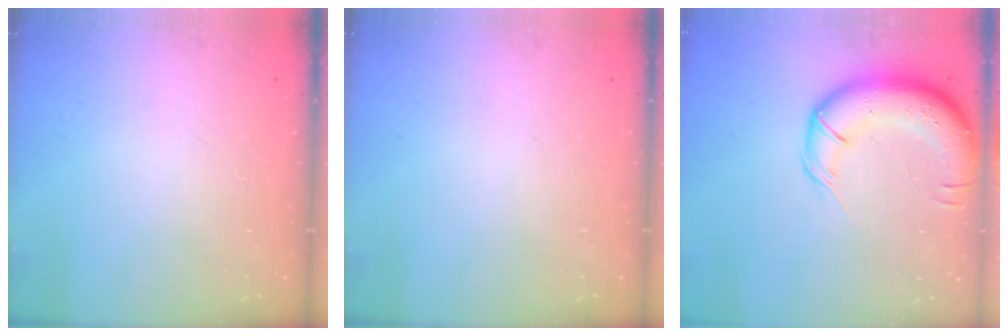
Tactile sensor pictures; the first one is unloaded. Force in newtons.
{"total": 0.0}
{"total": 14.6, "press": 14.2, "slide": 3.5}